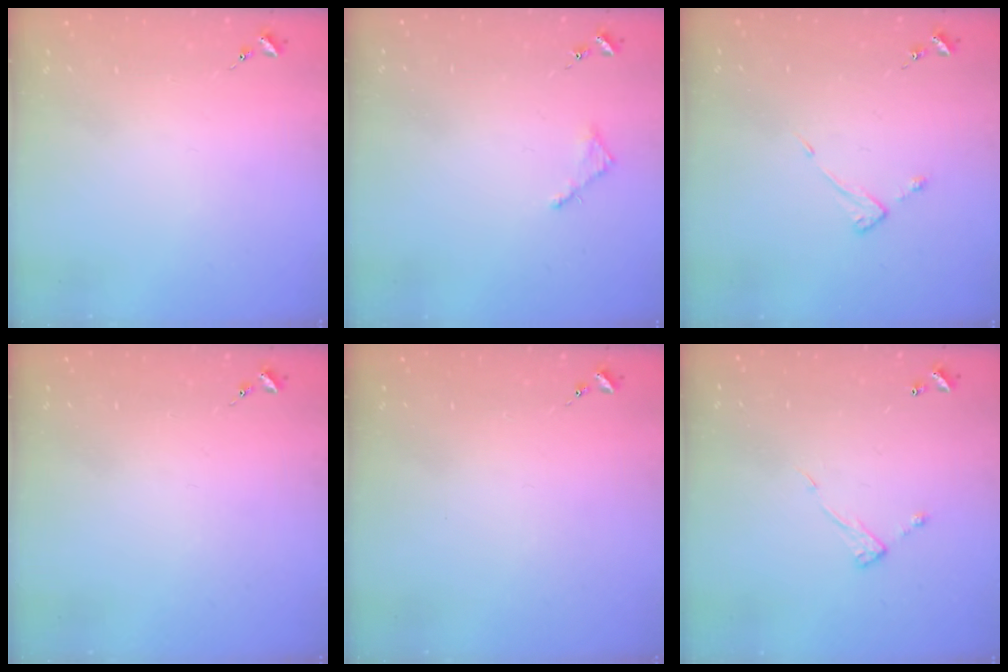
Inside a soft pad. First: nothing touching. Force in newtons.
{"total": 2.8, "press": 2.7, "slide": 0.3}
{"total": 3.9, "press": 3.8, "slide": 0.4}
{"total": 0.0}
{"total": 0.0}
{"total": 6.4, "press": 6.4, "slide": 0.2}